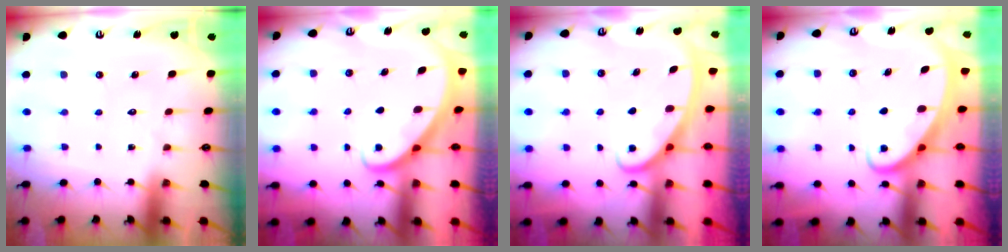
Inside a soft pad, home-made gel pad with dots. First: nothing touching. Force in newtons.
{"total": 2.7, "press": 2.7, "slide": 0.2}
{"total": 2.9, "press": 2.9, "slide": 0.4}
{"total": 2.6, "press": 2.5, "slide": 0.3}